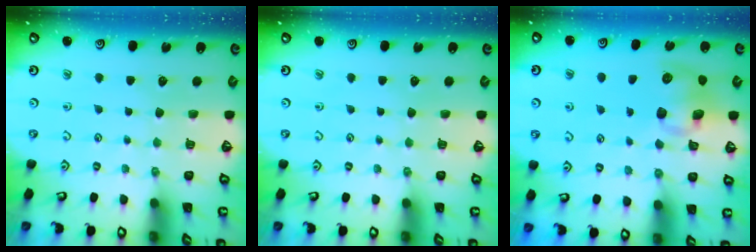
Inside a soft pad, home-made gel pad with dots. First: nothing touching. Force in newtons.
{"total": 0.0}
{"total": 10.3, "press": 10.2, "slide": 1.1}